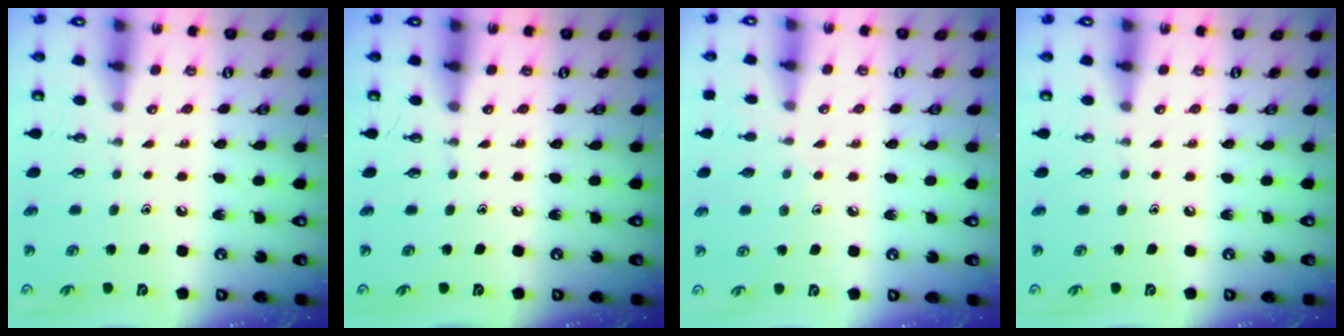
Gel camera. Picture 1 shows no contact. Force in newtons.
{"total": 0.0}
{"total": 6.5, "press": 6.4, "slide": 0.7}
{"total": 0.0}